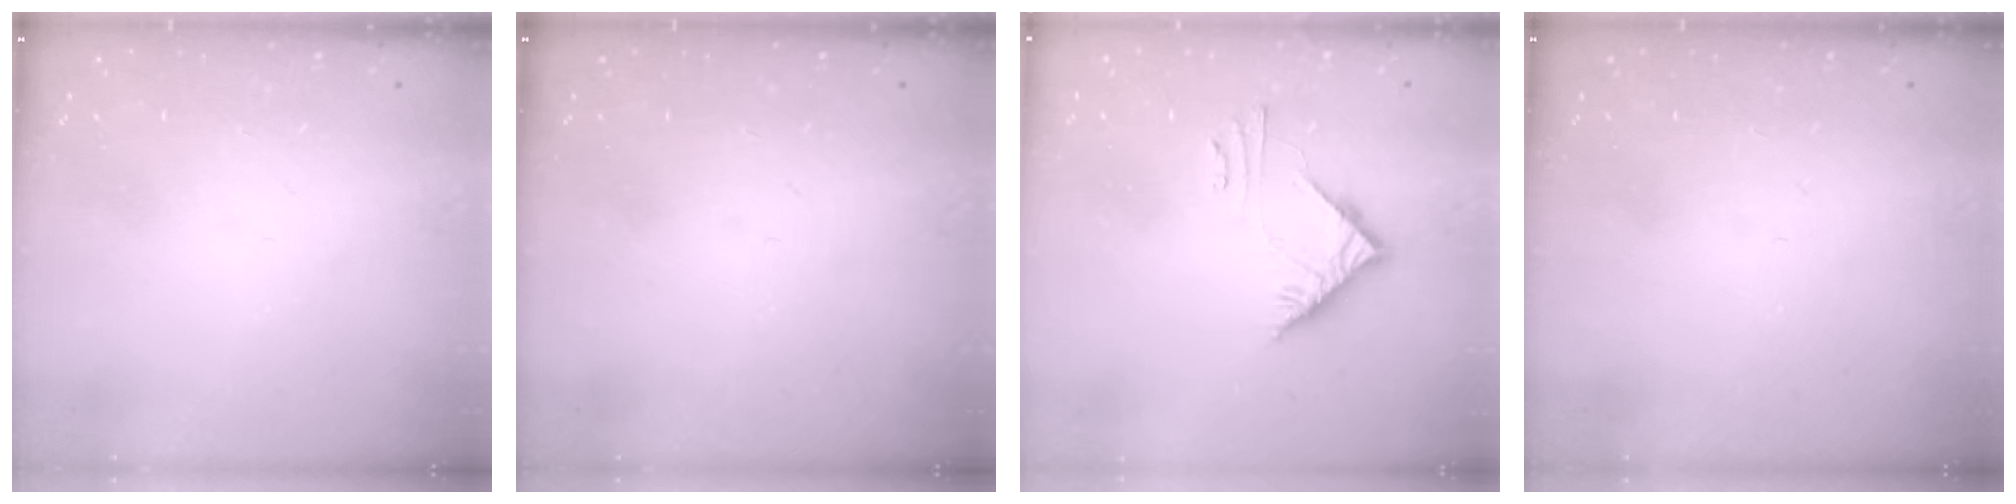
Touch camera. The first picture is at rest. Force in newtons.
{"total": 0.0}
{"total": 5.2, "press": 5.2, "slide": 0.5}
{"total": 0.0}